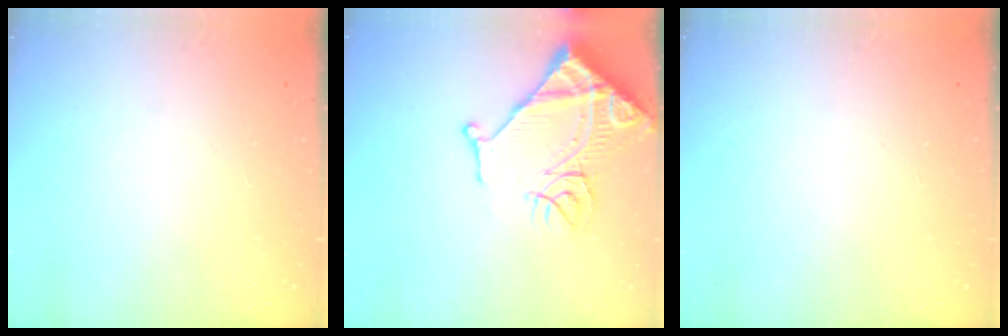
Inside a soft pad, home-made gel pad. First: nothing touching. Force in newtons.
{"total": 16.3, "press": 16.2, "slide": 1.9}
{"total": 0.0}